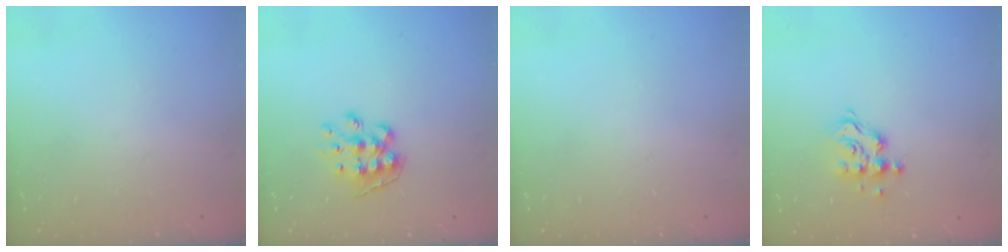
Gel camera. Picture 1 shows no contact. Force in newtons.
{"total": 8.7, "press": 8.7, "slide": 0.6}
{"total": 0.0}
{"total": 9.7, "press": 9.7, "slide": 0.7}